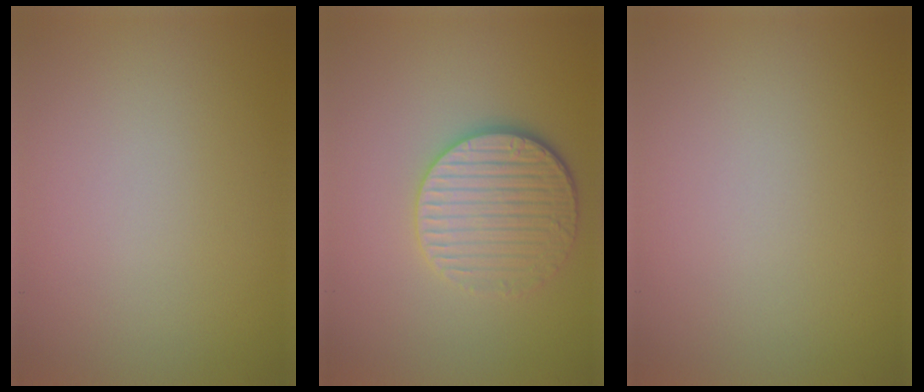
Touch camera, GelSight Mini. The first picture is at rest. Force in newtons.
{"total": 4.8, "press": 3.9, "slide": 2.8}
{"total": 0.0}